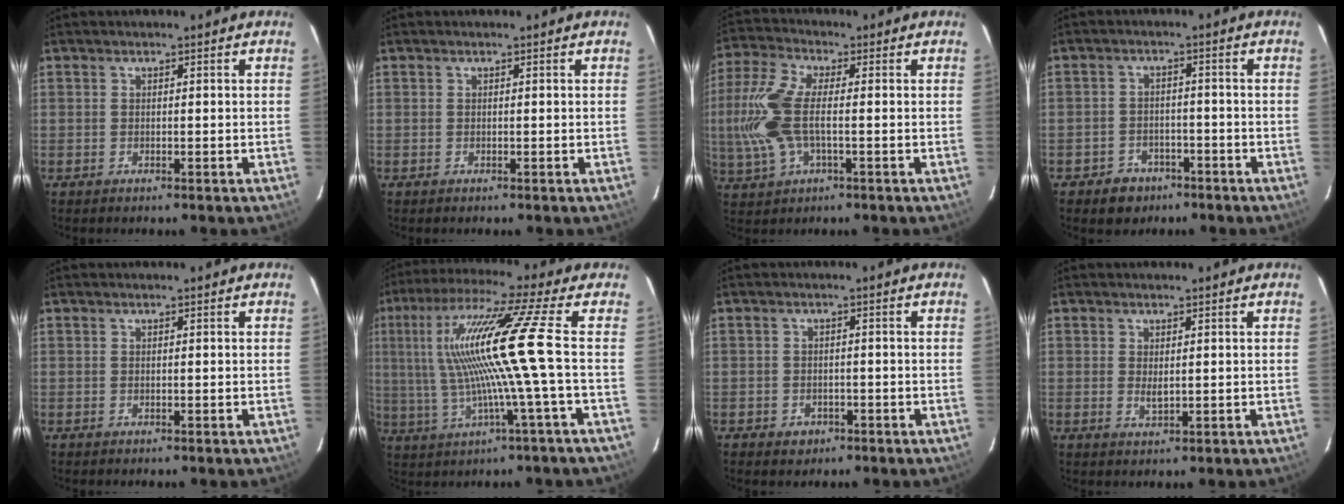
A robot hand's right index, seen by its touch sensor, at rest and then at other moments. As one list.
[{"total": 0.0}, {"total": 12.7, "force": [-1.1, 5.7, 11.3], "torque": [-0.254, 0.004, -0.024]}, {"total": 6.2, "force": [-4.0, 4.5, 1.2], "torque": [-0.047, 0.016, -0.053]}, {"total": 0.0}, {"total": 14.6, "force": [0.3, -2.0, 14.5], "torque": [-0.259, 0.001, 0.013]}, {"total": 3.2, "force": [-1.8, 2.6, 0.7], "torque": [-0.021, 0.003, -0.023]}, {"total": 2.0, "force": [0.1, 0.9, 1.7], "torque": [-0.030, -0.004, 0.005]}]